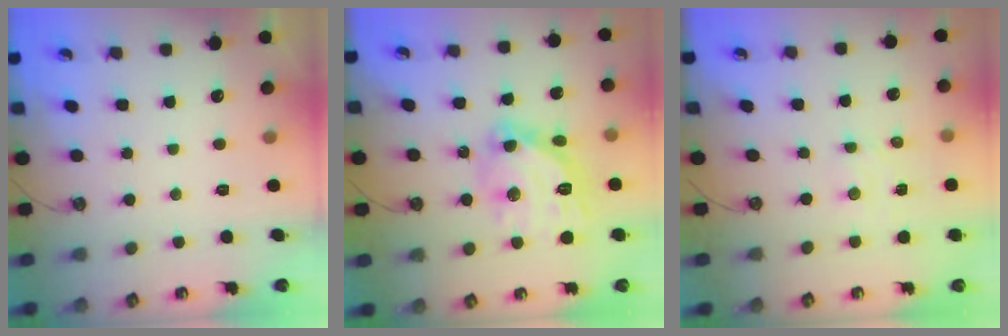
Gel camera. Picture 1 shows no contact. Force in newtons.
{"total": 15.7, "press": 15.6, "slide": 1.4}
{"total": 1.7, "press": 1.6, "slide": 0.3}